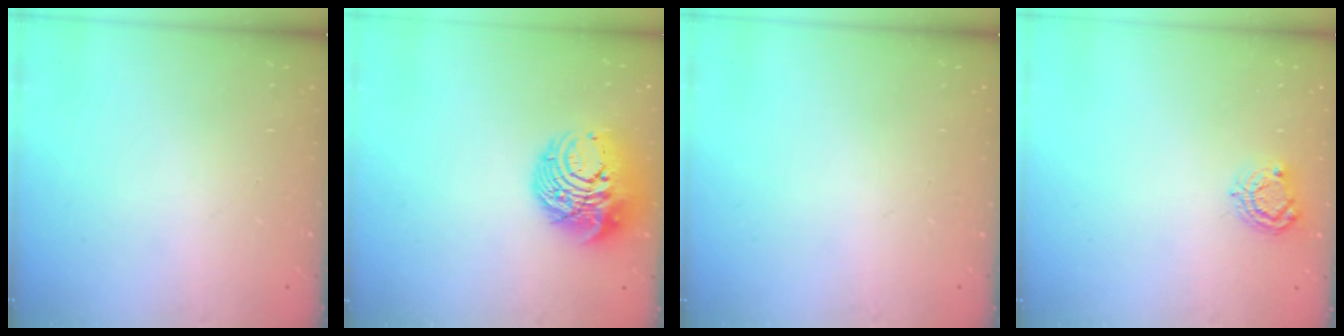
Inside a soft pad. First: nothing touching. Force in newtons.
{"total": 12.1, "press": 12.0, "slide": 1.0}
{"total": 0.0}
{"total": 6.8, "press": 6.8, "slide": 0.5}